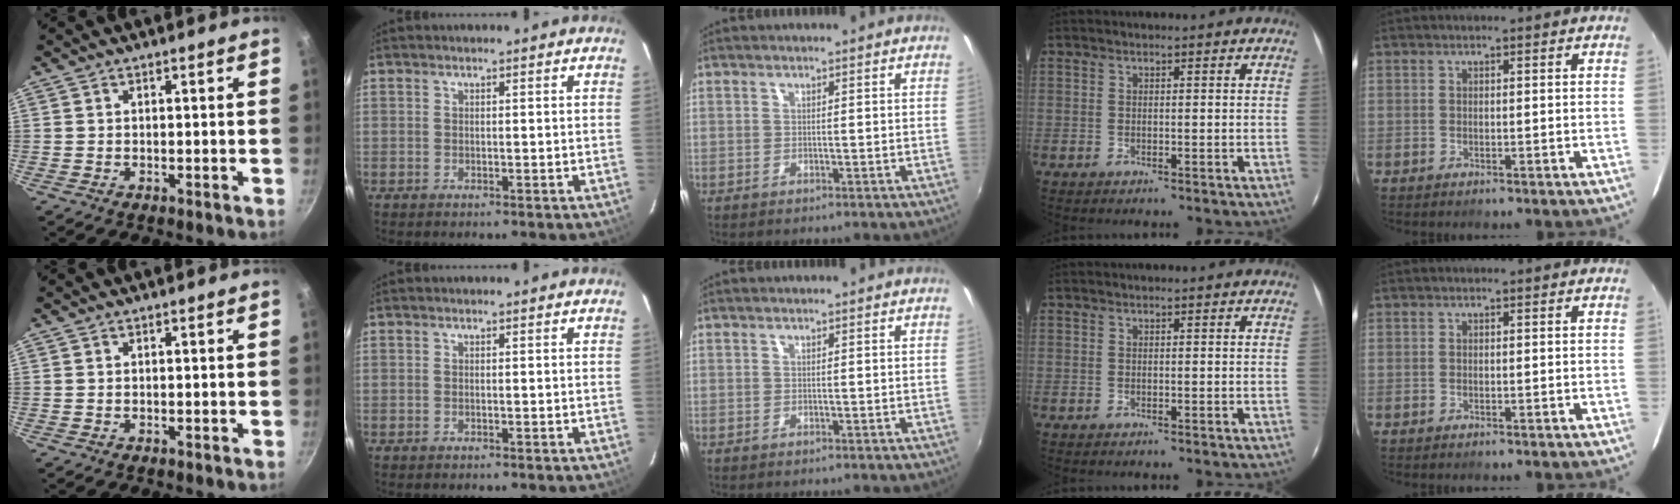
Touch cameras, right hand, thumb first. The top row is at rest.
{}